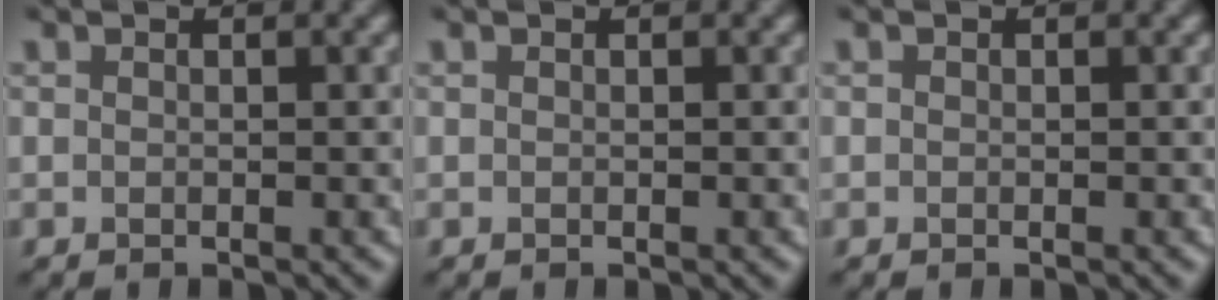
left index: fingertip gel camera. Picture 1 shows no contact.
{"total": 0.0}
{"total": 0.0}